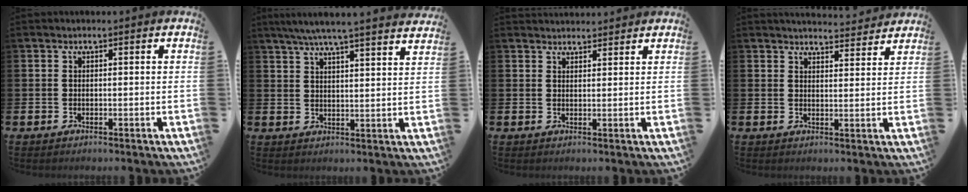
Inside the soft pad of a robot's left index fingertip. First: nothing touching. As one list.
[{"total": 6.3, "force": [5.9, -0.2, 2.2], "torque": [-0.053, -0.030, 0.103]}, {"total": 2.3, "force": [2.3, 0.5, -0.1], "torque": [0.013, -0.014, 0.039]}, {"total": 4.0, "force": [4.0, 0.3, 0.2], "torque": [-0.001, -0.027, 0.070]}]